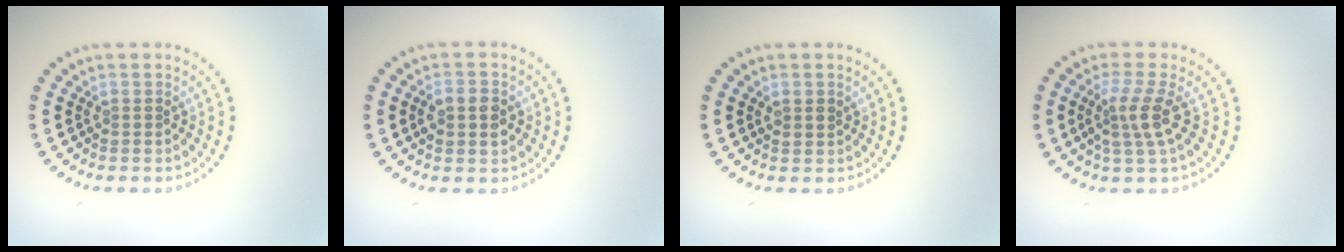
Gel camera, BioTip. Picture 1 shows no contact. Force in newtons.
{"total": 3.4, "press": 3.4, "slide": 0.1}
{"total": 1.1, "press": 1.0, "slide": 0.4}
{"total": 2.9, "press": 2.1, "slide": 1.9}